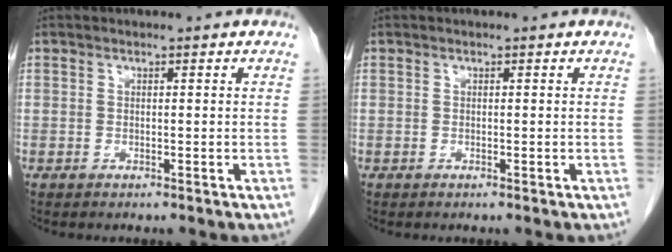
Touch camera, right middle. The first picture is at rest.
{"total": 0.0}